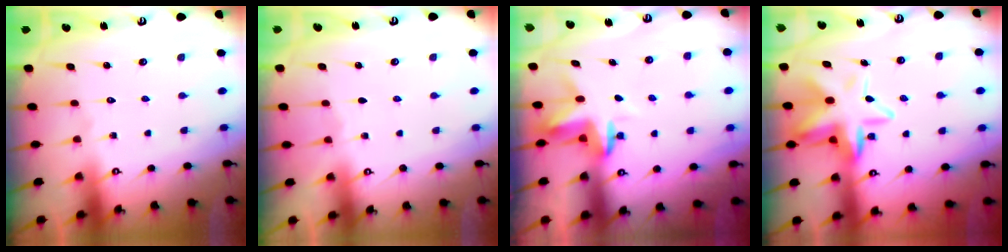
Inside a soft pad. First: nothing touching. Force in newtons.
{"total": 3.2, "press": 2.5, "slide": 2.0}
{"total": 3.6, "press": 3.6, "slide": 0.2}
{"total": 11.9, "press": 11.6, "slide": 2.3}